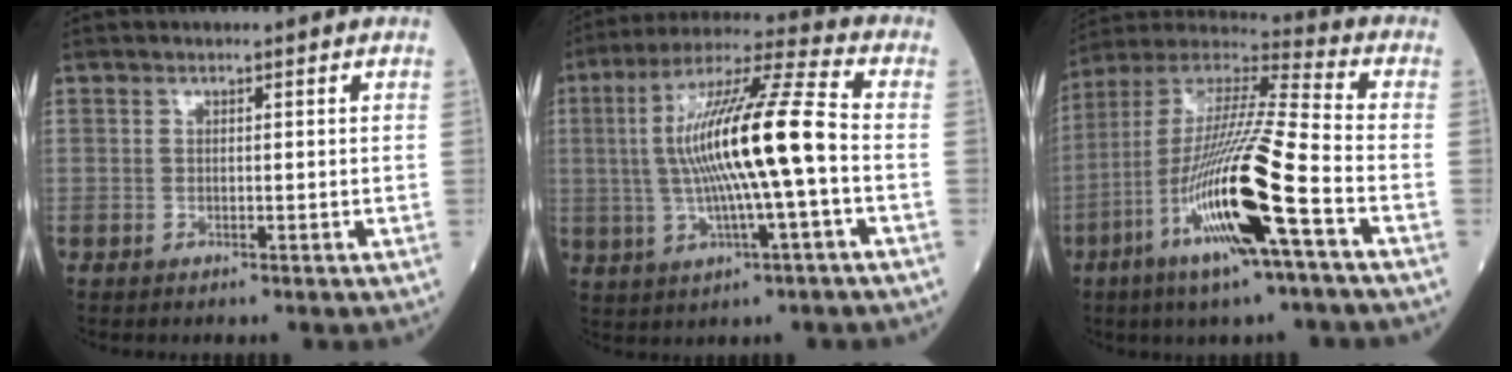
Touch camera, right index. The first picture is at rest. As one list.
[{"total": 16.4, "force": [-0.6, 0.7, 16.4], "torque": [-0.304, 0.016, -0.016]}, {"total": 20.5, "force": [-7.4, 0.9, 19.0], "torque": [-0.398, -0.026, -0.146]}]